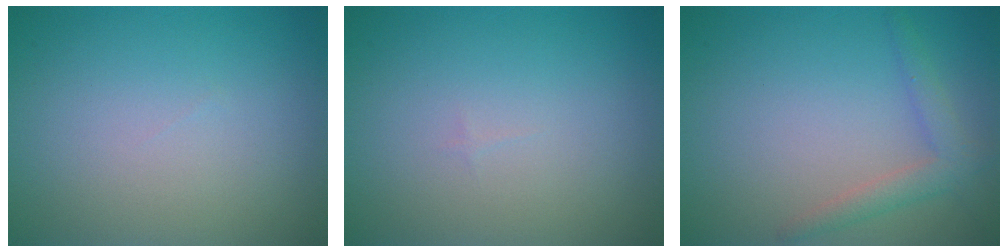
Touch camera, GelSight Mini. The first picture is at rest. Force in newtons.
{"total": 0.0}
{"total": 2.3, "press": 2.3, "slide": 0.1}